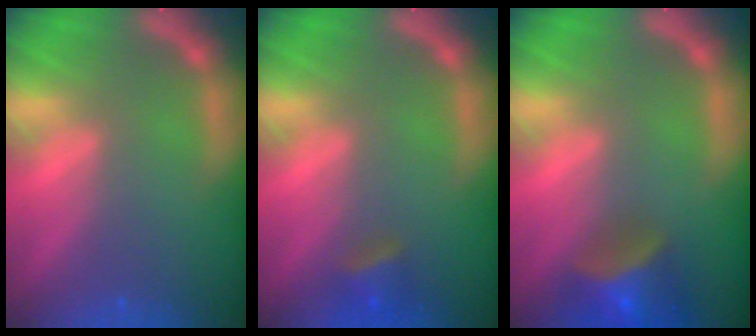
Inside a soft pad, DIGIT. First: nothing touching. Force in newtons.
{"total": 2.4}
{"total": 5.9}